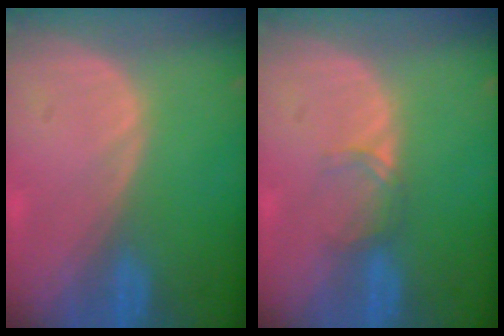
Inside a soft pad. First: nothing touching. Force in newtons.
{"total": 1.9, "press": 1.9, "slide": 0.3}